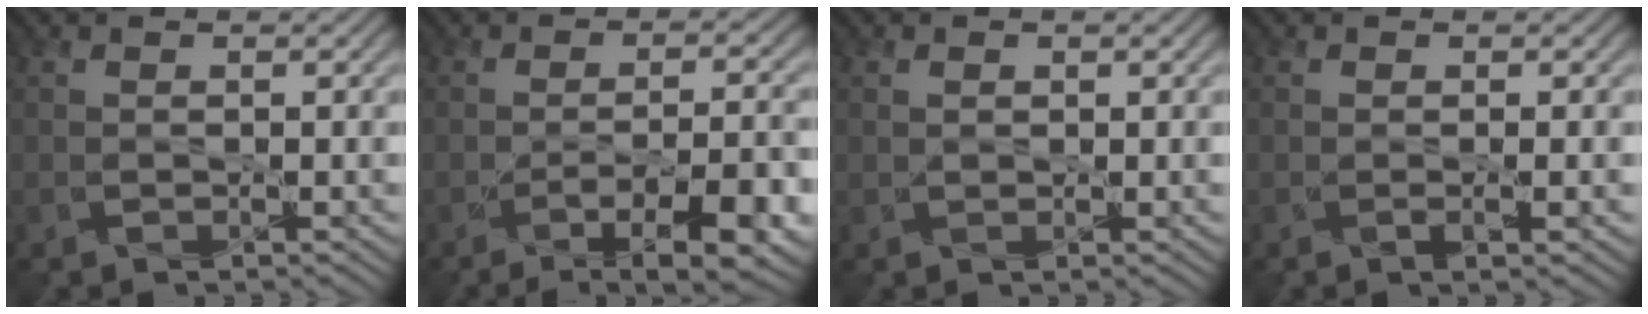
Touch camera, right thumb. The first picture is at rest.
{"total": 9.7, "force": [-5.0, 2.5, 7.8], "torque": [-0.125, -0.006, -0.064]}
{"total": 0.9, "force": [0.3, 0.6, 0.6], "torque": [-0.011, -0.001, 0.007]}
{"total": 1.3, "force": [-0.1, 0.1, 1.3], "torque": [-0.023, -0.002, -0.003]}